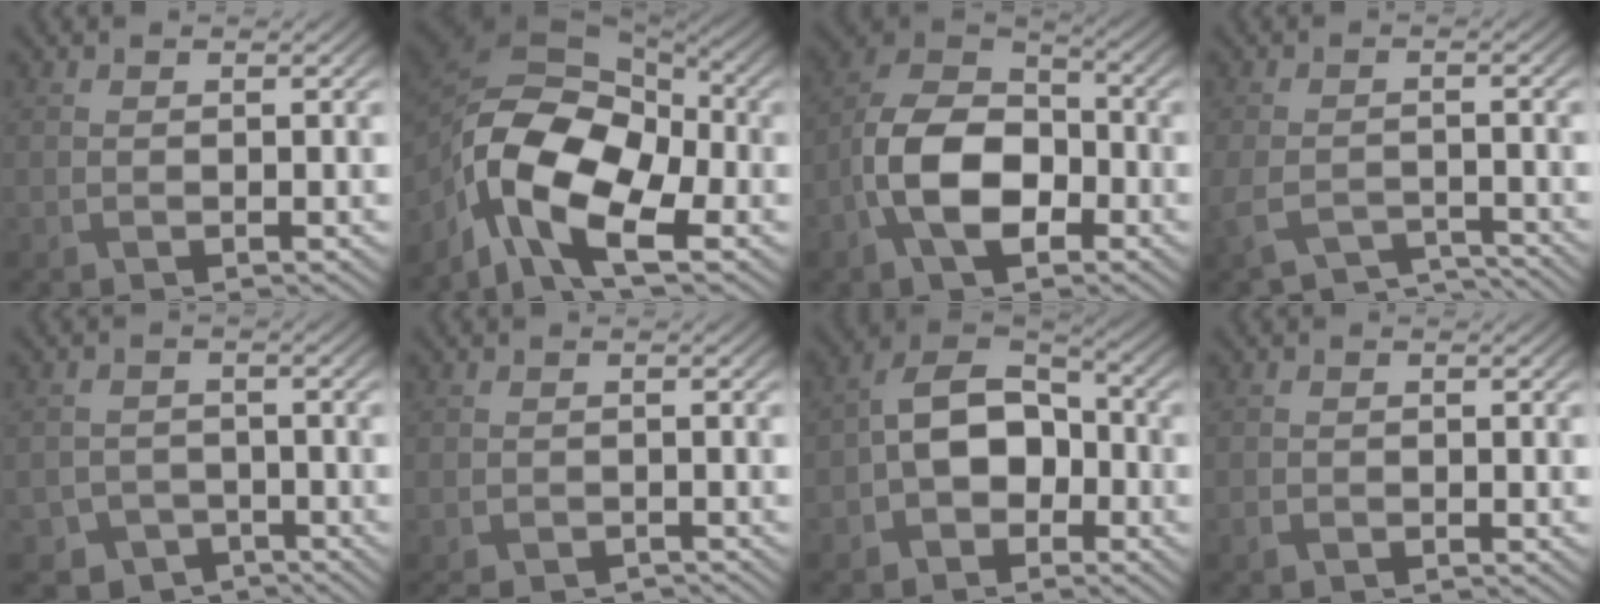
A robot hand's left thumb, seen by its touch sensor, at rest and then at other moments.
{"total": 15.4, "force": [-6.6, 8.7, 10.9], "torque": [-0.233, -0.028, -0.125]}
{"total": 11.2, "force": [-3.8, 6.9, 8.0], "torque": [-0.169, 0.003, -0.085]}
{"total": 4.1, "force": [-3.6, 0.9, 1.7], "torque": [-0.047, -0.023, -0.058]}
{"total": 4.2, "force": [-2.9, 2.9, 0.9], "torque": [-0.012, -0.003, -0.048]}
{"total": 2.7, "force": [-2.4, 0.7, 0.9], "torque": [-0.016, -0.008, -0.040]}
{"total": 8.6, "force": [-2.1, 6.0, 5.8], "torque": [-0.113, 0.008, -0.053]}
{"total": 0.8, "force": [-0.5, 0.5, 0.3], "torque": [-0.009, -0.002, -0.009]}